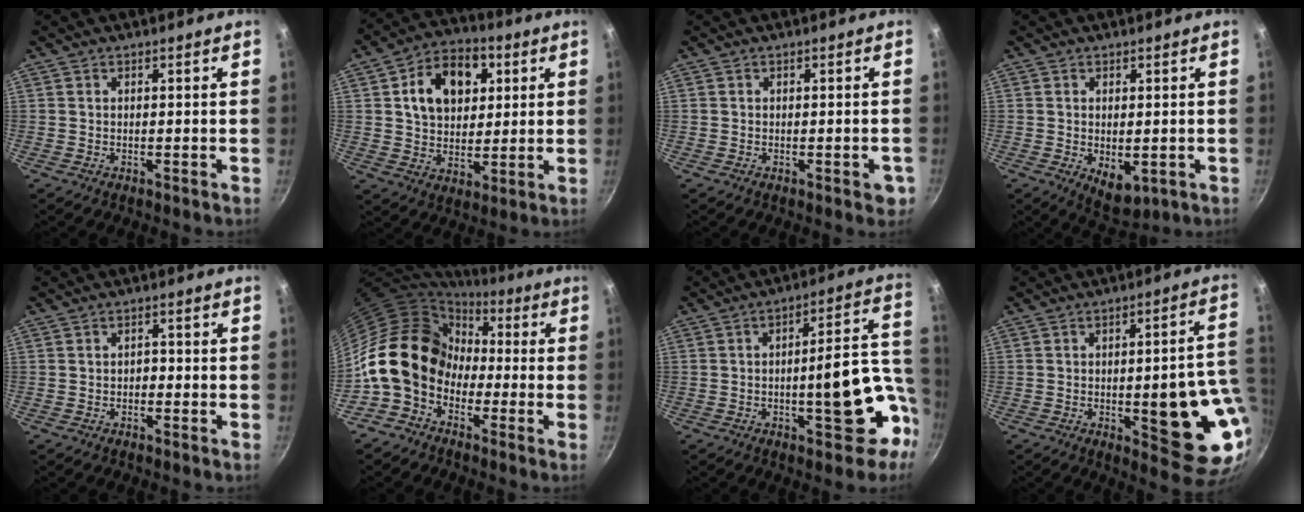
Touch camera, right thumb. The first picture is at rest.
{"total": 15.0, "force": [4.2, 10.8, 9.5], "torque": [-0.113, 0.004, 0.064]}
{"total": 2.6, "force": [-1.0, 1.2, 2.1], "torque": [-0.011, 0.004, -0.014]}
{"total": 5.8, "force": [-0.9, 3.3, 4.7], "torque": [-0.062, -0.013, -0.001]}
{"total": 1.5, "force": [-0.5, 1.1, 0.9], "torque": [-0.007, 0.011, -0.009]}
{"total": 14.8, "force": [-1.5, 11.8, 8.8], "torque": [-0.120, 0.037, -0.044]}
{"total": 16.0, "force": [-4.7, 6.3, 14.0], "torque": [-0.132, 0.052, -0.057]}
{"total": 18.3, "force": [-2.7, 6.4, 16.9], "torque": [-0.160, 0.010, -0.031]}